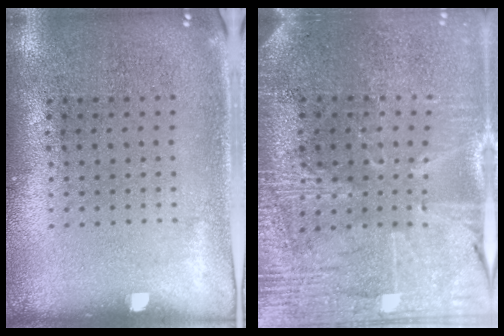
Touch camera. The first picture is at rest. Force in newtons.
{"total": 3.5, "press": 3.3, "slide": 1.0}